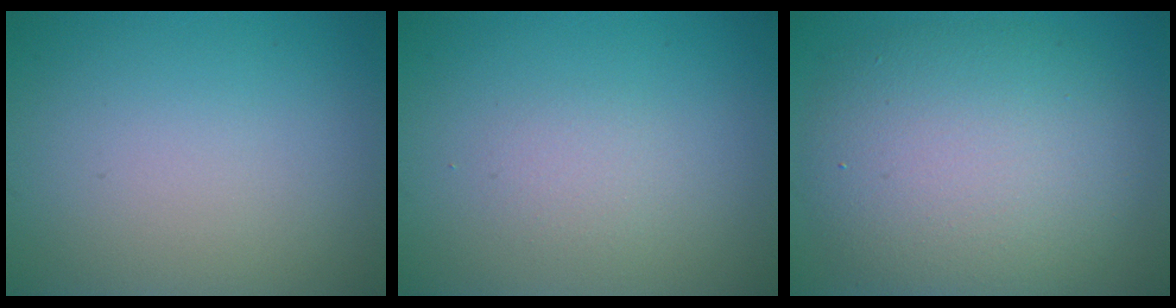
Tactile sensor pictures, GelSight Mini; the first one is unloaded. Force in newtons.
{"total": 1.3, "press": 1.3, "slide": 0.1}
{"total": 9.0, "press": 9.0, "slide": 0.5}